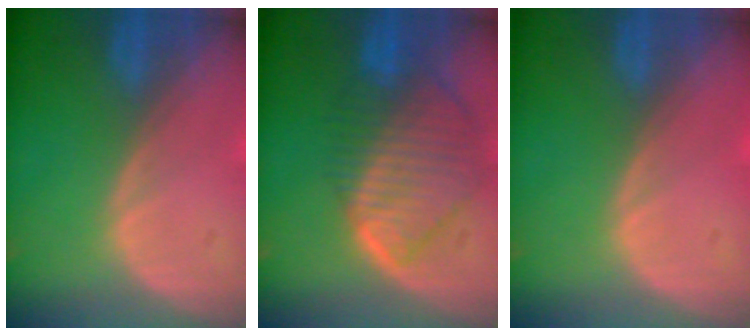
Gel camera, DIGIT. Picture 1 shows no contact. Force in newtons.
{"total": 10.0, "press": 8.7, "slide": 4.9}
{"total": 0.6, "press": 0.1, "slide": 0.6}